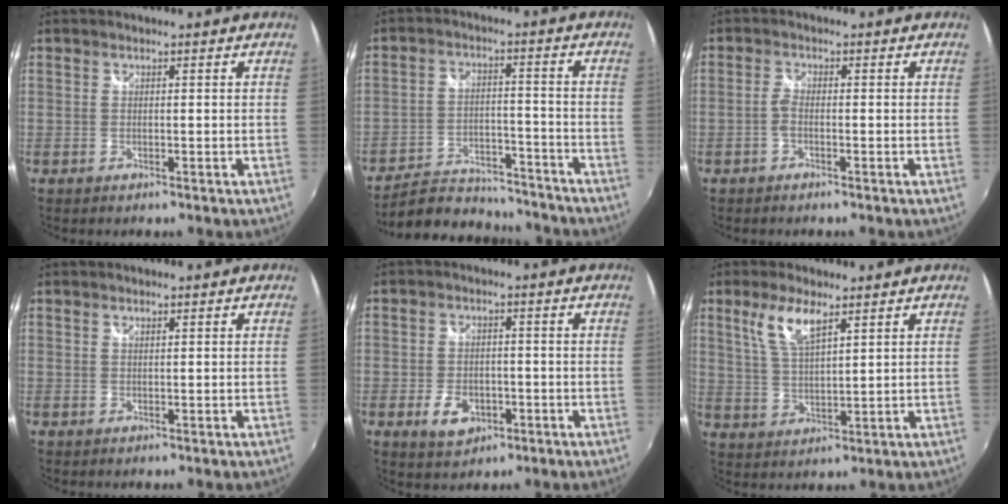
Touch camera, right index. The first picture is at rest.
{"total": 16.7, "force": [-14.9, 5.4, 5.1], "torque": [-0.117, 0.010, -0.210]}
{"total": 1.6, "force": [-0.8, 0.5, 1.3], "torque": [-0.035, 0.003, -0.020]}
{"total": 0.5, "force": [0.4, 0.1, 0.3], "torque": [-0.005, 0.002, 0.008]}
{"total": 6.0, "force": [-2.5, 4.2, 3.5], "torque": [-0.078, 0.001, -0.036]}
{"total": 7.1, "force": [4.1, 2.1, 5.4], "torque": [-0.110, 0.002, 0.087]}